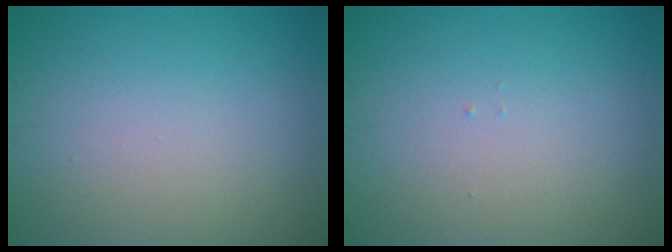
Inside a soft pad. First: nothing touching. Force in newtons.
{"total": 0.0}